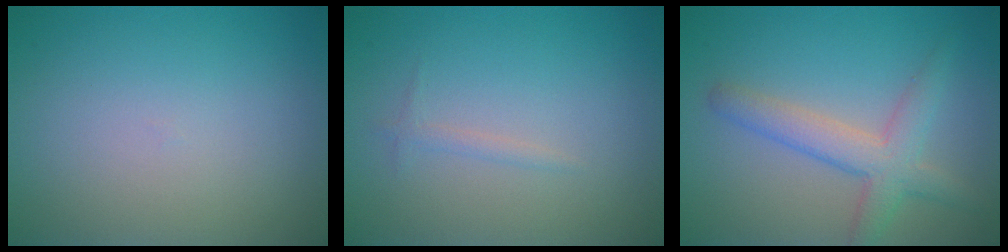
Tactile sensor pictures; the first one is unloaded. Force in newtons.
{"total": 0.7, "press": 0.7, "slide": 0.1}
{"total": 3.9, "press": 3.9, "slide": 0.1}